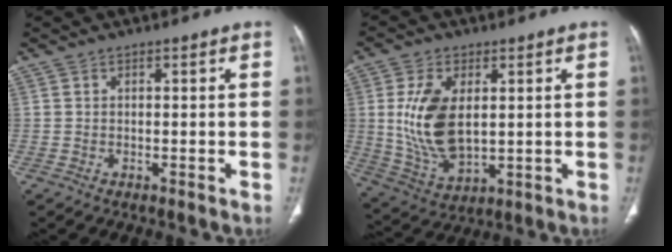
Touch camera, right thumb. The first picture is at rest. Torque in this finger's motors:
{"motor_torque": [-0.75, 1.37, 1.56, 0.37, 0.20]}